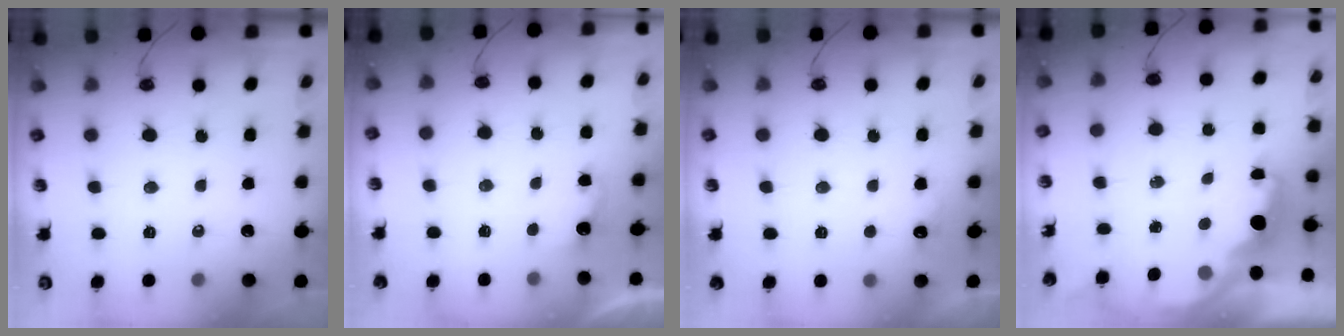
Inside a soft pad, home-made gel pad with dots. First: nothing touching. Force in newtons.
{"total": 3.3, "press": 3.2, "slide": 0.9}
{"total": 4.5, "press": 4.3, "slide": 1.2}
{"total": 2.9, "press": 2.7, "slide": 0.9}